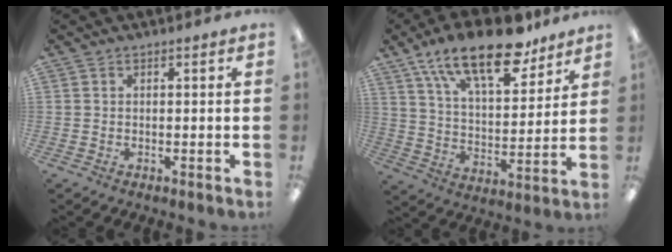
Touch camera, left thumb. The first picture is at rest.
{"total": 20.1, "force": [14.1, 7.8, 12.0], "torque": [-0.197, -0.073, 0.240]}